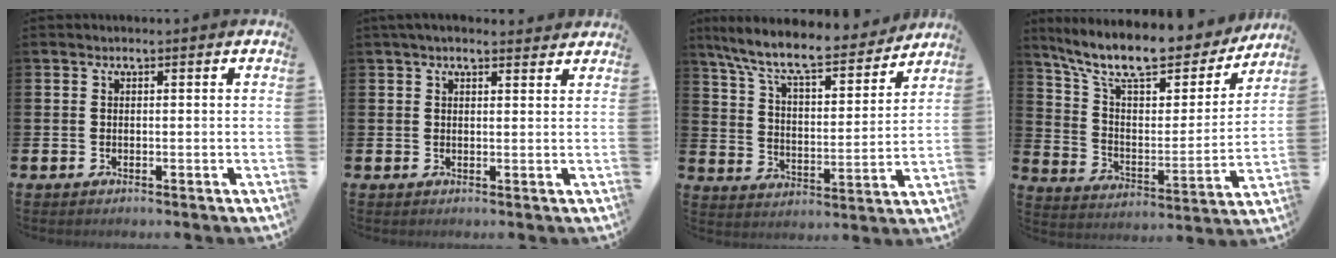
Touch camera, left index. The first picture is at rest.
{"total": 2.3, "force": [2.1, 0.6, 0.8], "torque": [-0.019, -0.001, 0.038]}
{"total": 10.2, "force": [9.0, 2.0, 4.3], "torque": [-0.120, -0.059, 0.153]}
{"total": 12.3, "force": [10.5, 3.7, 5.3], "torque": [-0.137, -0.064, 0.183]}